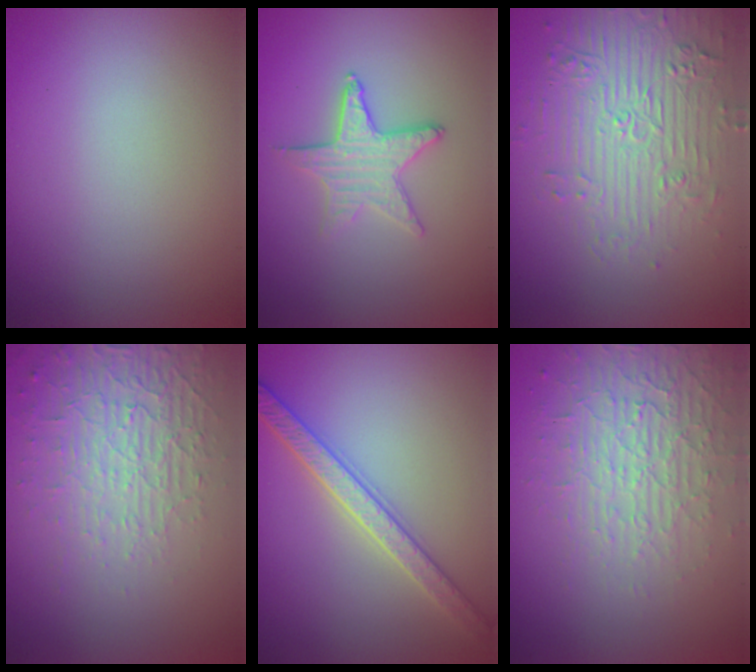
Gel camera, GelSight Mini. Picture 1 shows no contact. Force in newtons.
{"total": 2.8, "press": 2.5, "slide": 1.3}
{"total": 4.7, "press": 4.2, "slide": 2.3}
{"total": 5.5, "press": 3.2, "slide": 4.5}
{"total": 3.6, "press": 3.5, "slide": 0.7}
{"total": 3.7, "press": 3.4, "slide": 1.4}